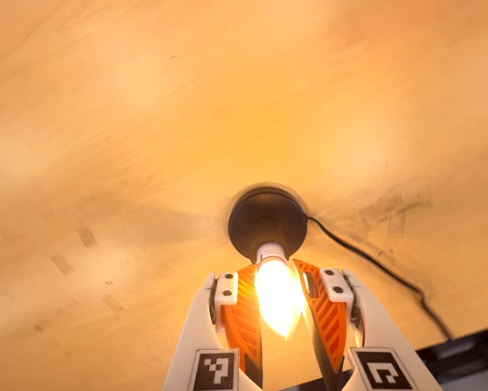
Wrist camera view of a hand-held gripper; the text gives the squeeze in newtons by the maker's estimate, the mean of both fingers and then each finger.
{"total": 14.4, "left": 14.2, "right": 14.6}